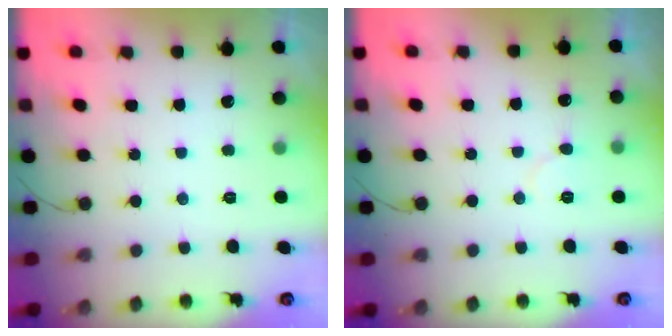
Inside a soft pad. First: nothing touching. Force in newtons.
{"total": 4.4, "press": 4.3, "slide": 0.5}